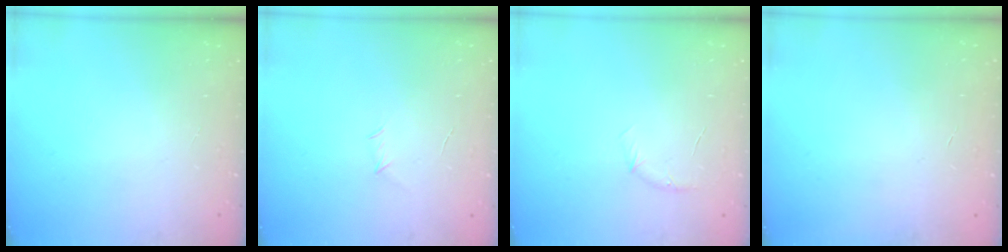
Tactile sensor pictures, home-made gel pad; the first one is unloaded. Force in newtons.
{"total": 3.2, "press": 3.1, "slide": 0.8}
{"total": 5.2, "press": 5.0, "slide": 1.5}
{"total": 0.6, "press": 0.6, "slide": 0.2}